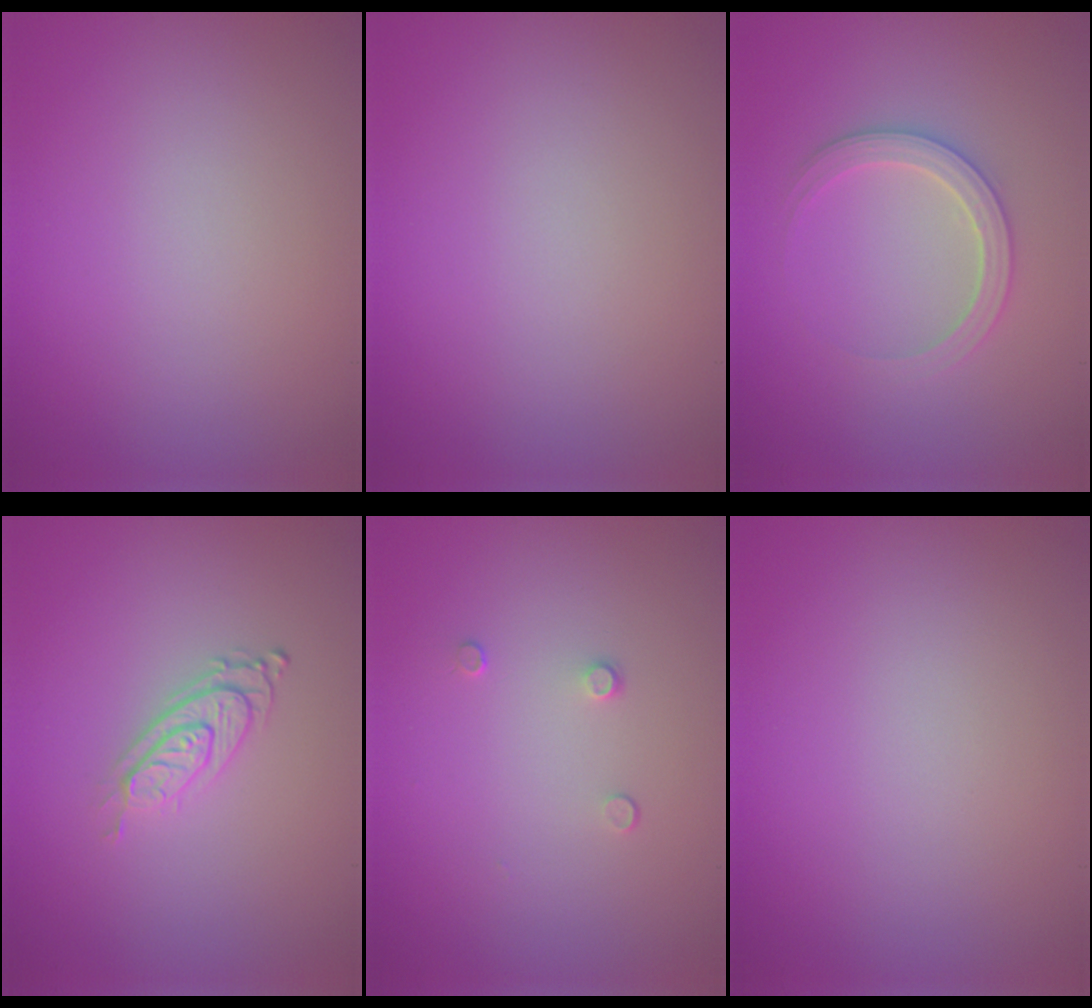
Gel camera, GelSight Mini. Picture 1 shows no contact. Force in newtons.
{"total": 0.0}
{"total": 2.8, "press": 2.7, "slide": 0.4}
{"total": 2.9, "press": 2.0, "slide": 2.0}
{"total": 0.8, "press": 0.4, "slide": 0.6}
{"total": 0.0}